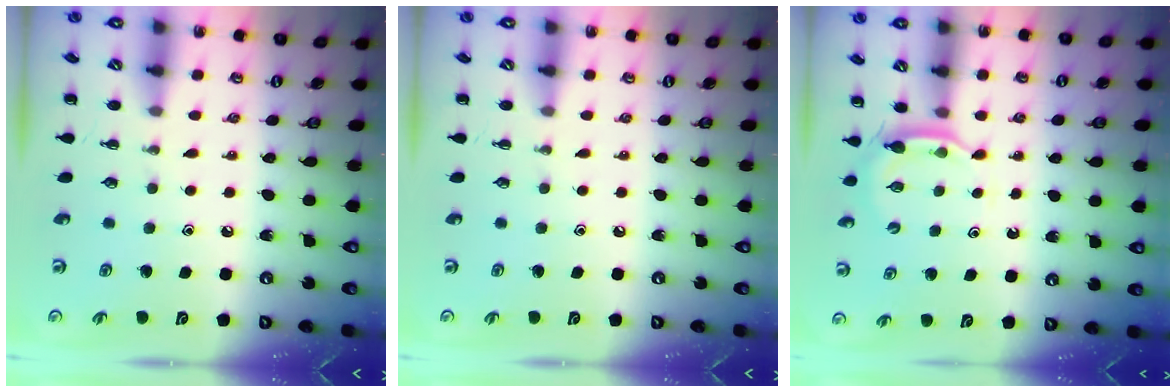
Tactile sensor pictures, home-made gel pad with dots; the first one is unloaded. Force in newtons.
{"total": 0.0}
{"total": 2.9, "press": 2.8, "slide": 0.7}